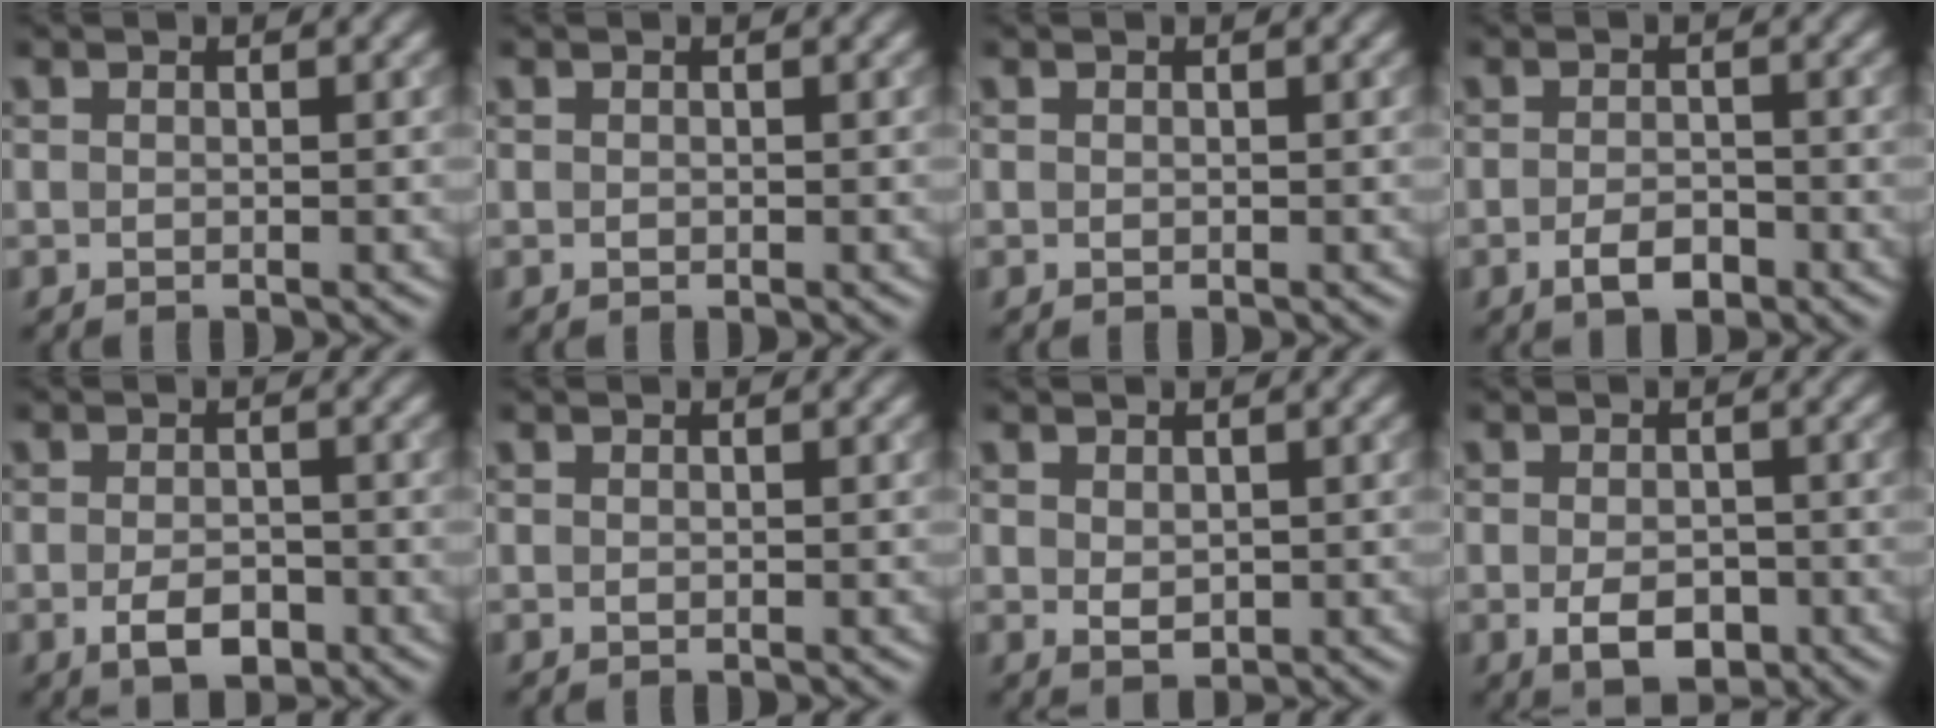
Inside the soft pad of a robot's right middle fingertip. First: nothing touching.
{"total": 0.0}
{"total": 0.0}
{"total": 2.4, "force": [-1.3, 1.1, 1.7], "torque": [-0.030, -0.001, -0.025]}
{"total": 3.0, "force": [-1.3, 1.5, 2.2], "torque": [-0.040, -0.004, -0.022]}
{"total": 0.0}
{"total": 1.4, "force": [0.3, 1.0, 0.9], "torque": [-0.015, -0.004, 0.012]}
{"total": 3.7, "force": [-1.3, 2.1, 2.7], "torque": [-0.045, -0.004, -0.022]}